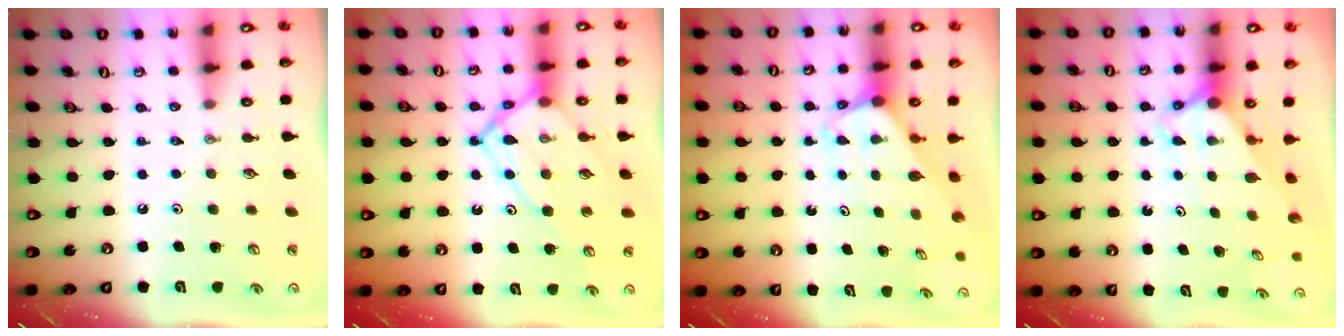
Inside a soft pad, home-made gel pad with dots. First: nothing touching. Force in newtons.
{"total": 12.6, "press": 12.6, "slide": 1.1}
{"total": 1.8, "press": 1.8, "slide": 0.1}
{"total": 2.7, "press": 2.7, "slide": 0.0}